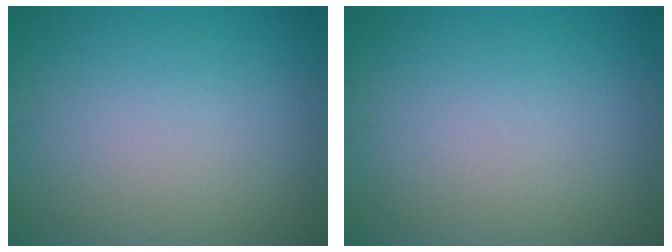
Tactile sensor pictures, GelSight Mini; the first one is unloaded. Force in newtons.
{"total": 0.0}